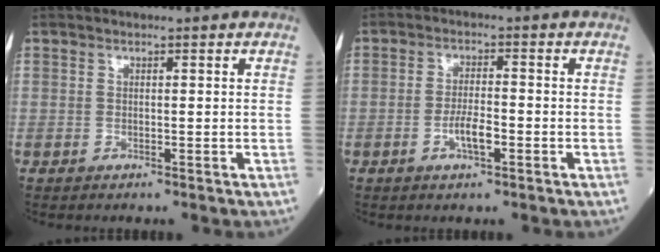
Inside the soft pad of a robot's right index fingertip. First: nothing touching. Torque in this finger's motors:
{"motor_torque": [0.19, -0.05, 0.15, 0.06]}